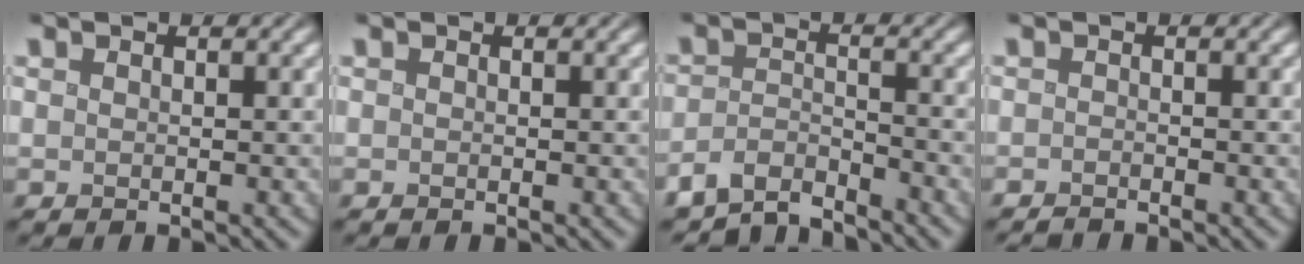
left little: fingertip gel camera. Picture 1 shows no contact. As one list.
[{"total": 0.0}, {"total": 4.3, "force": [-4.1, 0.7, 0.9], "torque": [-0.018, -0.003, -0.089]}, {"total": 1.2, "force": [-1.2, -0.2, -0.2], "torque": [0.006, -0.003, -0.024]}]